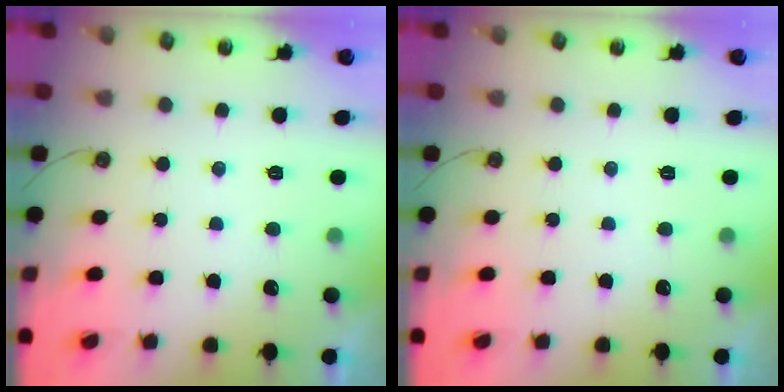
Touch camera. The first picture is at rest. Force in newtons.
{"total": 0.0}